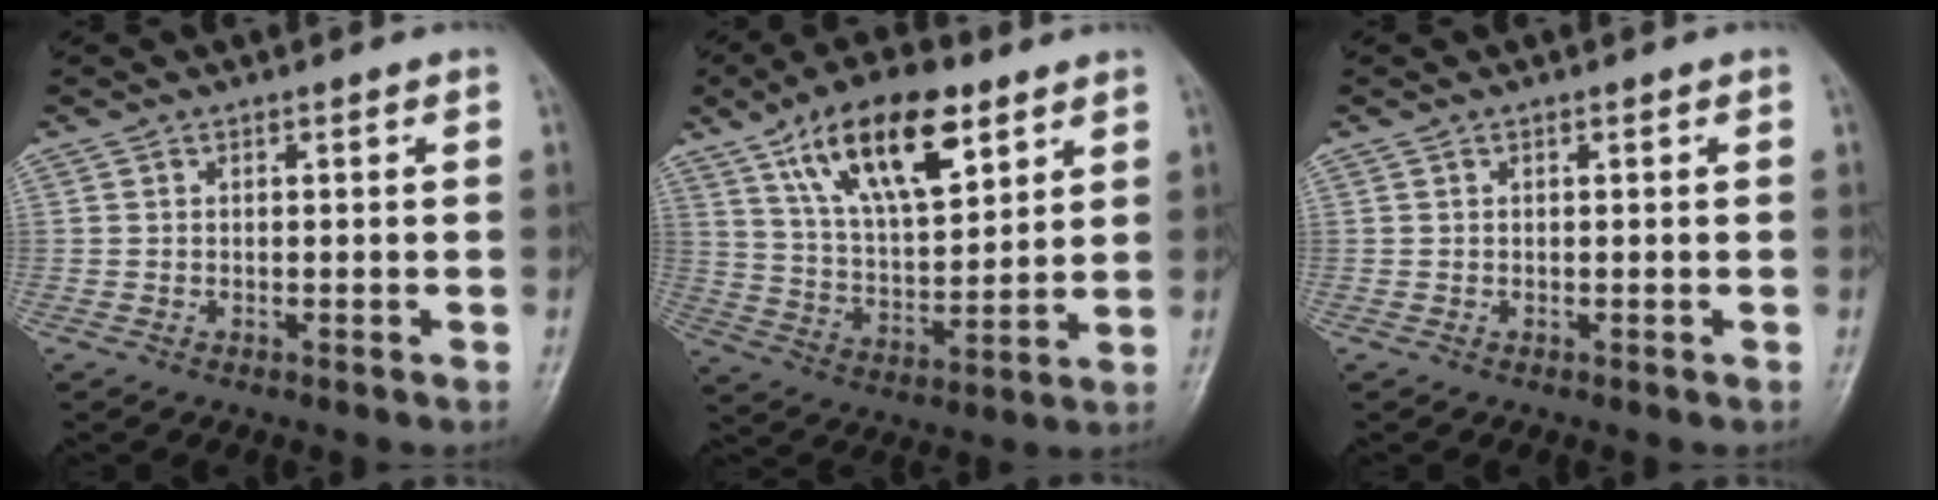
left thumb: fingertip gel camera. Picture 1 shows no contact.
{"total": 17.7, "force": [9.6, 7.6, 12.8], "torque": [-0.184, -0.036, 0.174]}
{"total": 0.0}